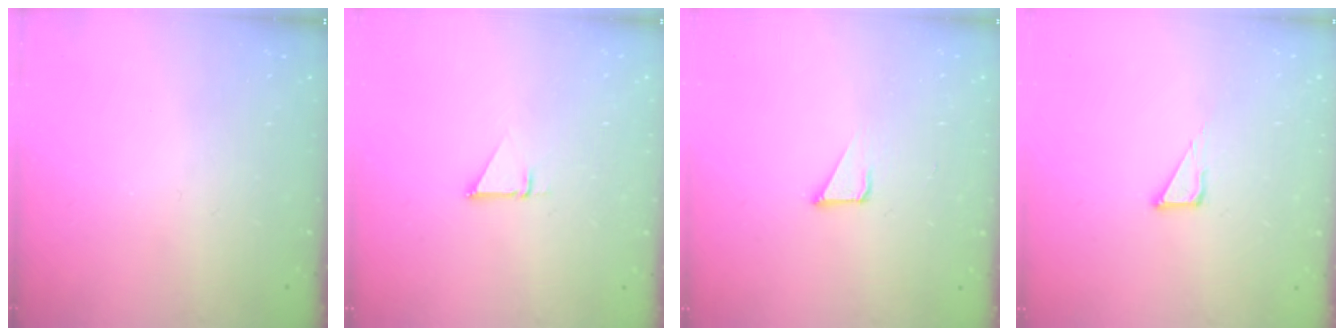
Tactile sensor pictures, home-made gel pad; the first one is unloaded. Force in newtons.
{"total": 1.4, "press": 1.4, "slide": 0.0}
{"total": 2.1, "press": 2.1, "slide": 0.1}
{"total": 3.6, "press": 3.6, "slide": 0.3}